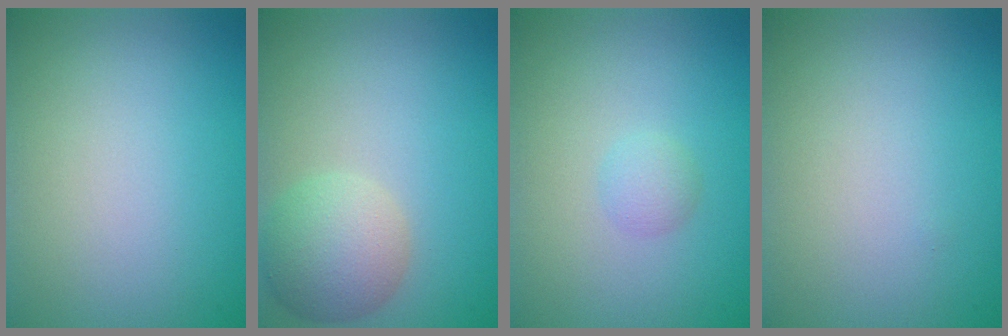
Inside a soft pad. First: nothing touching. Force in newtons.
{"total": 4.4, "press": 4.4, "slide": 0.2}
{"total": 1.2, "press": 1.2, "slide": 0.1}
{"total": 0.0}